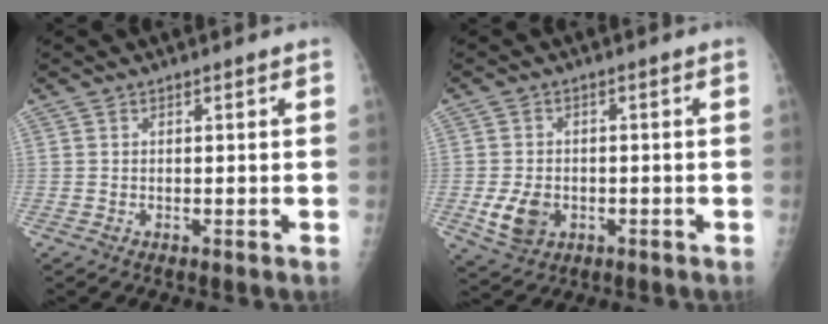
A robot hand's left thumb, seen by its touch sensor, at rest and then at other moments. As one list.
[{"total": 6.5, "force": [-1.6, 4.9, 4.0], "torque": [-0.064, 0.000, -0.022]}]